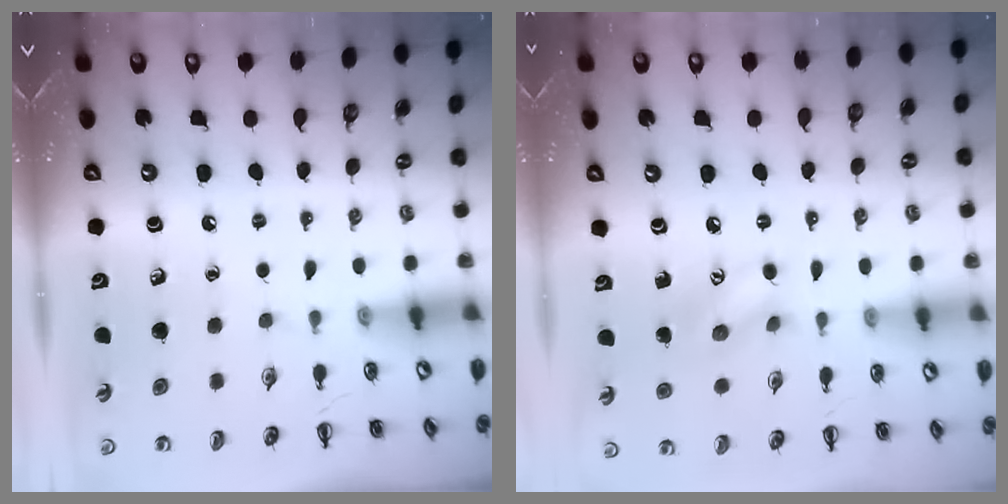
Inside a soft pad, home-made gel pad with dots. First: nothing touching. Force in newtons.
{"total": 7.7, "press": 7.6, "slide": 0.8}